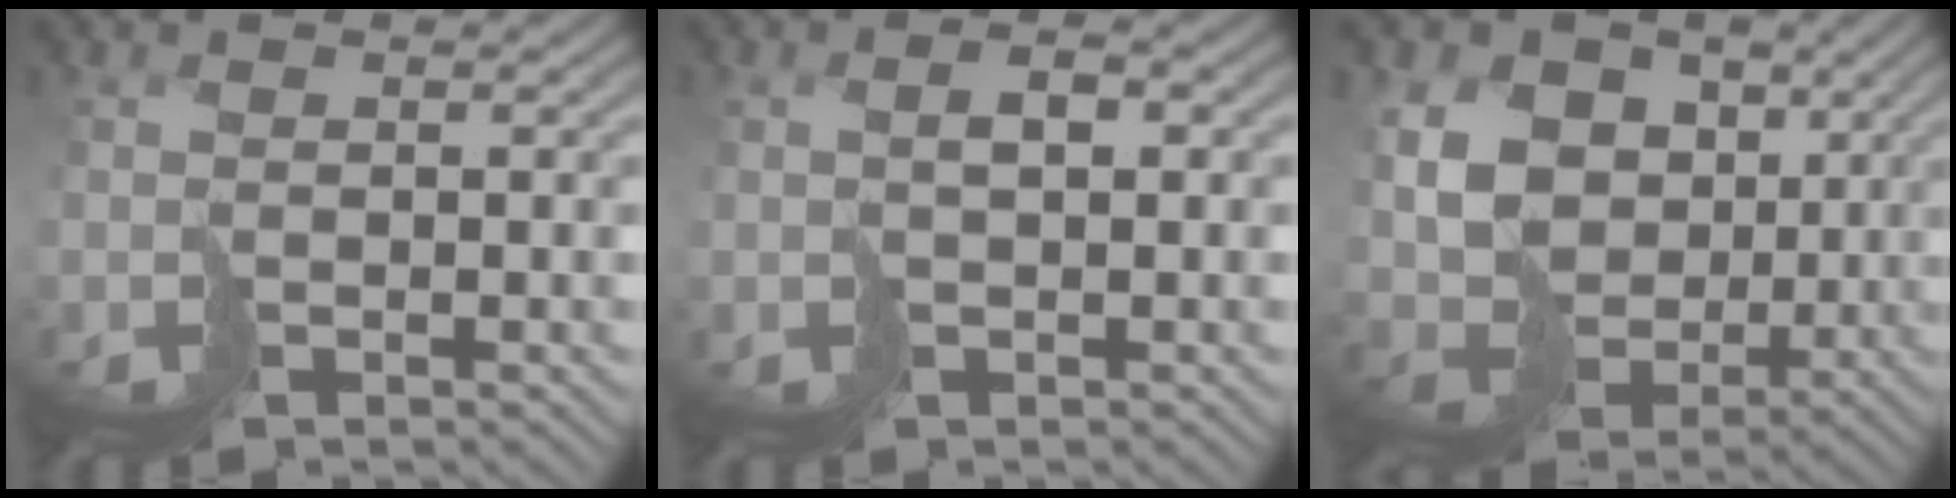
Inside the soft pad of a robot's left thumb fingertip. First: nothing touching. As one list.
[{"total": 2.1, "force": [0.5, 0.8, 1.9], "torque": [-0.037, 0.006, 0.007]}, {"total": 11.7, "force": [3.7, 9.3, 6.0], "torque": [-0.163, 0.013, 0.074]}]